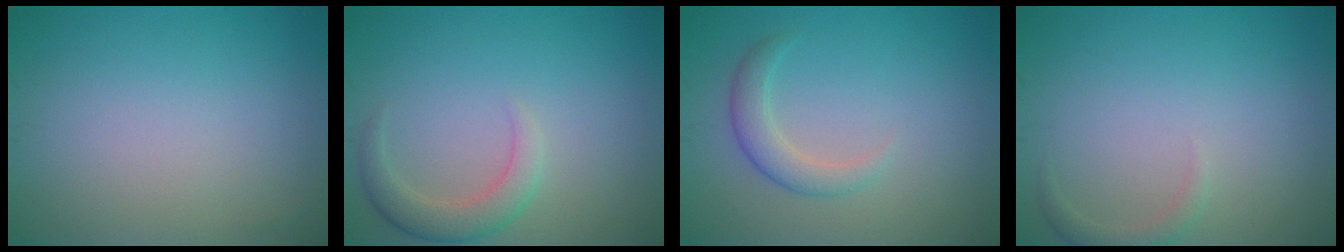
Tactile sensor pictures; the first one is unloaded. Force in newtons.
{"total": 2.9, "press": 2.9, "slide": 0.4}
{"total": 2.4, "press": 2.4, "slide": 0.1}
{"total": 1.3, "press": 1.2, "slide": 0.2}